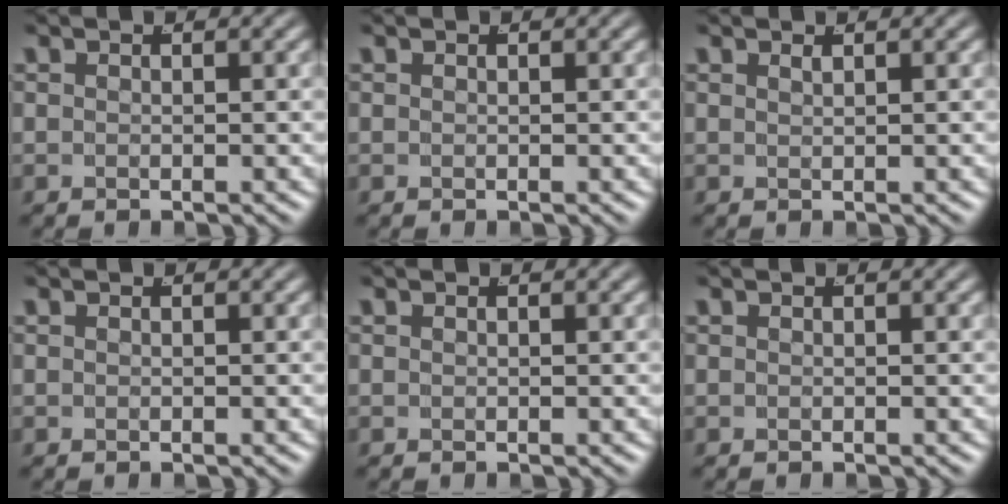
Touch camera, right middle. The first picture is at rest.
{"total": 0.0}
{"total": 0.6, "force": [0.3, -0.5, 0.2], "torque": [0.001, -0.003, 0.011]}
{"total": 0.0}
{"total": 0.0}
{"total": 0.0}